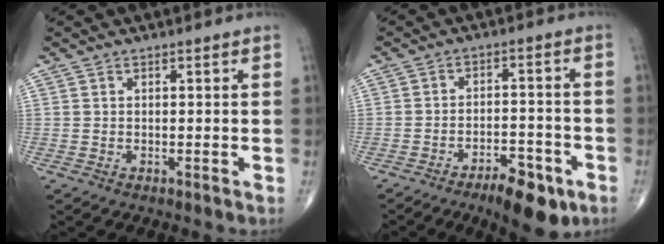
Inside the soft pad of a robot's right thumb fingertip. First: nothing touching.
{"total": 9.3, "force": [-5.6, 3.4, 6.6], "torque": [-0.091, 0.030, -0.083]}